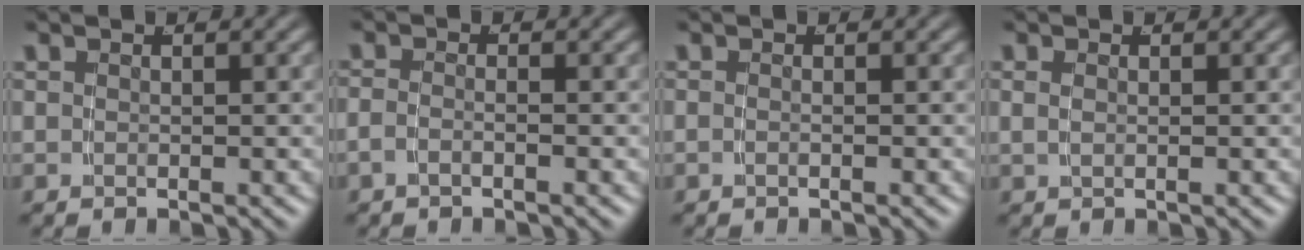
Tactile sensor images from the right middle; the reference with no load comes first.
{"total": 1.5, "force": [-1.0, 0.2, 1.0], "torque": [-0.024, -0.004, -0.018]}
{"total": 0.6, "force": [-0.5, 0.1, 0.4], "torque": [-0.009, 0.002, -0.011]}
{"total": 0.7, "force": [0.2, -0.2, 0.6], "torque": [-0.014, -0.005, 0.010]}